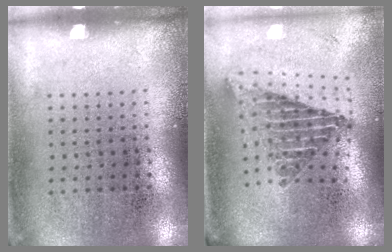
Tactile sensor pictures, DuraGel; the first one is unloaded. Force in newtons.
{"total": 2.4, "press": 1.7, "slide": 1.7}